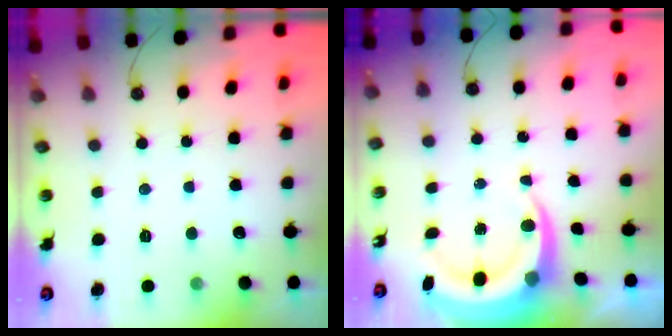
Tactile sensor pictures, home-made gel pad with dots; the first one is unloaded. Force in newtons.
{"total": 8.1, "press": 7.9, "slide": 1.5}